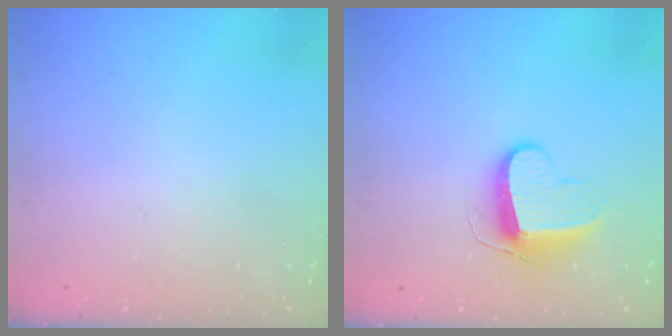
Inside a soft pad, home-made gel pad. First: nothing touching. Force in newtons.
{"total": 9.5, "press": 9.5, "slide": 0.4}